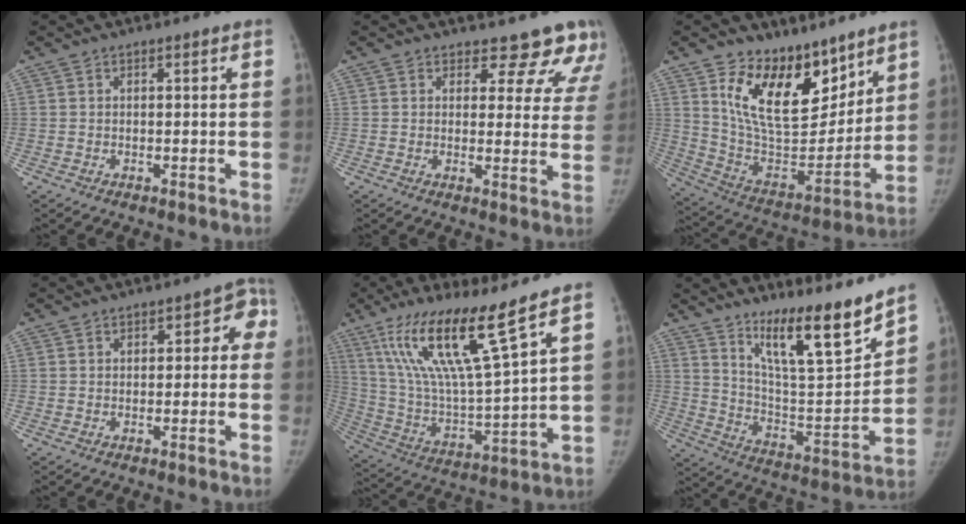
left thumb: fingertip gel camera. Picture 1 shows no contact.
{"total": 11.5, "force": [10.1, 5.3, 1.7], "torque": [0.040, -0.061, 0.088]}
{"total": 19.7, "force": [12.2, 10.5, 11.3], "torque": [-0.132, -0.083, 0.227]}
{"total": 4.4, "force": [0.4, 3.1, 3.1], "torque": [0.002, 0.015, -0.006]}
{"total": 19.0, "force": [11.7, 1.7, 14.9], "torque": [-0.270, -0.059, 0.224]}
{"total": 17.2, "force": [13.1, 2.6, 10.8], "torque": [-0.141, -0.100, 0.230]}